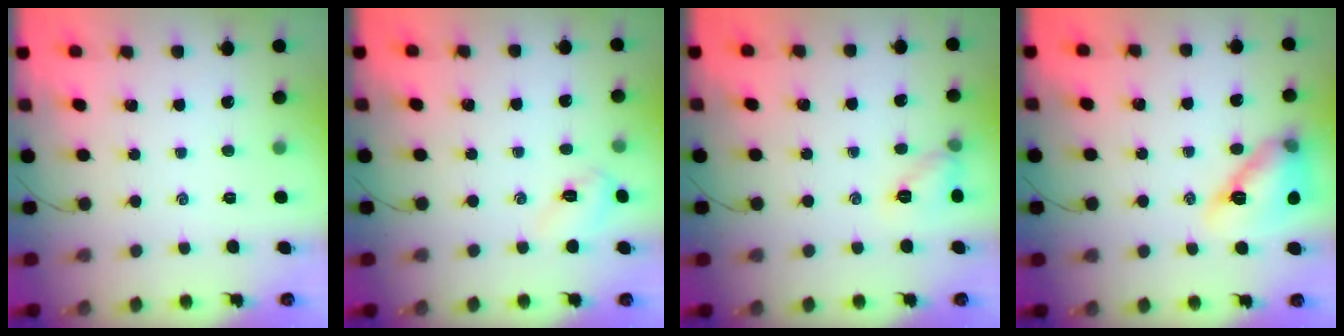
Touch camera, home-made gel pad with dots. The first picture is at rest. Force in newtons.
{"total": 3.6, "press": 3.5, "slide": 0.9}
{"total": 7.2, "press": 7.0, "slide": 1.6}
{"total": 14.4, "press": 14.0, "slide": 3.7}